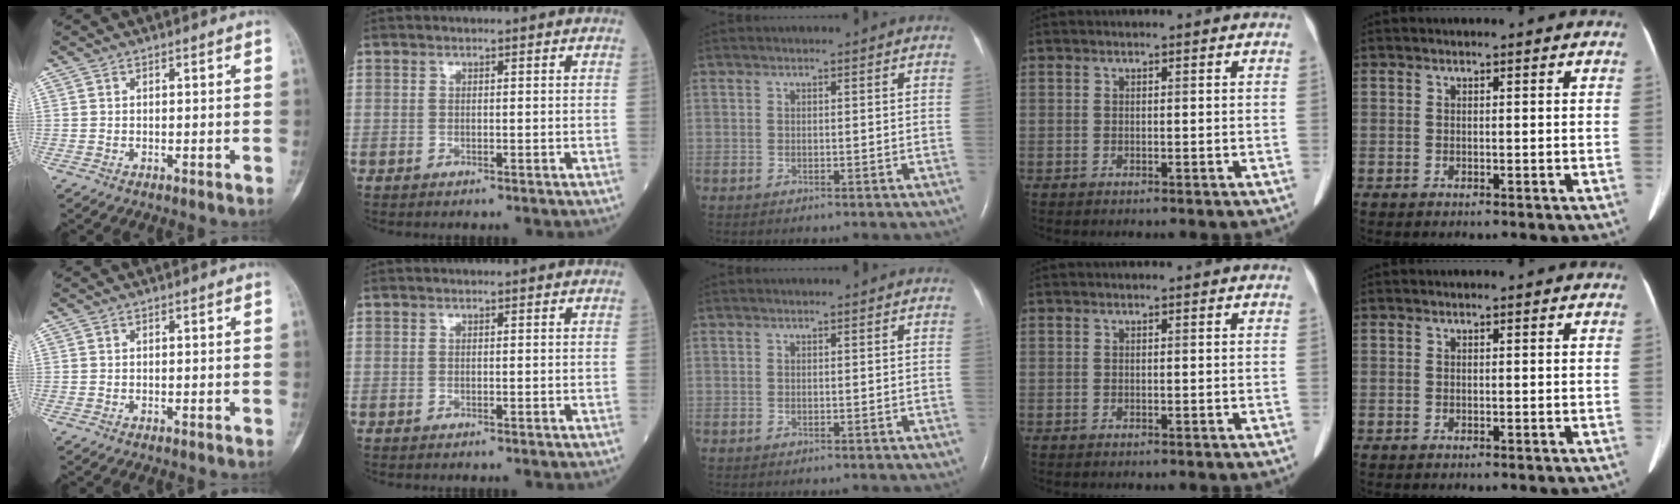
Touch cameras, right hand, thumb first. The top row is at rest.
{}